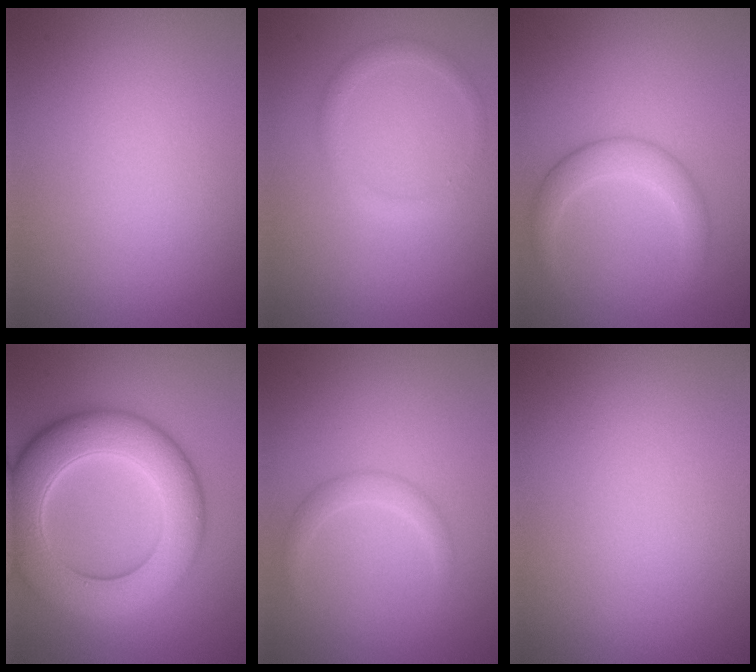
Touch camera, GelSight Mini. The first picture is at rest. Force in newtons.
{"total": 1.4, "press": 1.4, "slide": 0.1}
{"total": 2.8, "press": 2.8, "slide": 0.2}
{"total": 10.3, "press": 10.2, "slide": 0.3}
{"total": 1.5, "press": 1.5, "slide": 0.0}
{"total": 0.0}